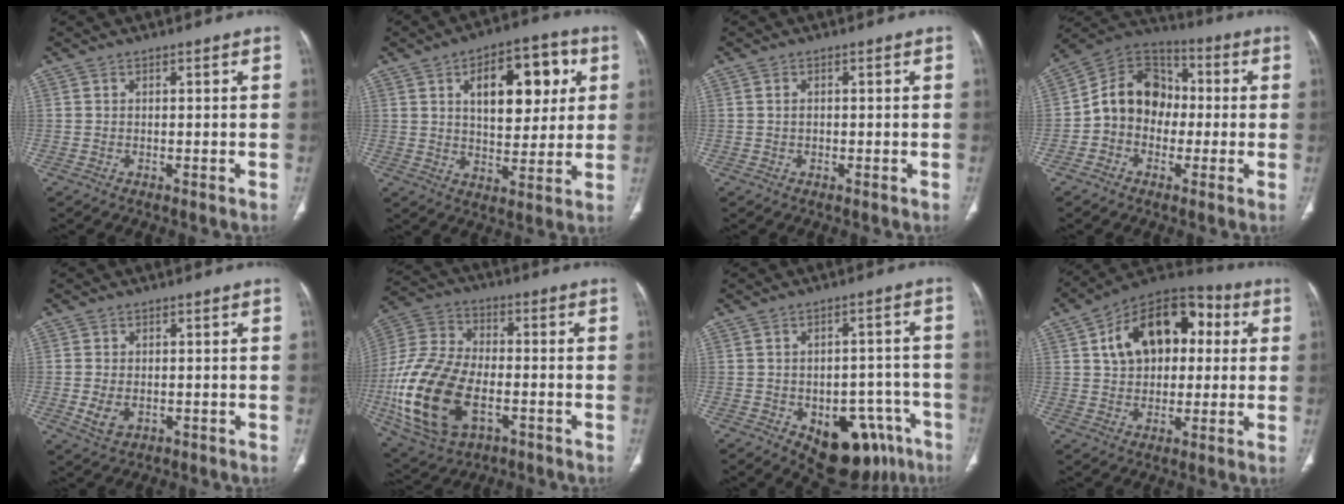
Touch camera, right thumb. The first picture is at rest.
{"total": 16.2, "force": [5.0, 8.7, 12.7], "torque": [-0.134, -0.001, 0.077]}
{"total": 0.9, "force": [0.1, 0.7, 0.6], "torque": [-0.012, 0.003, 0.002]}
{"total": 13.1, "force": [-1.0, 10.7, 7.4], "torque": [-0.091, 0.038, -0.034]}
{"total": 4.0, "force": [-0.8, 2.8, 2.7], "torque": [-0.053, -0.004, -0.006]}
{"total": 22.7, "force": [-6.0, 13.5, 17.3], "torque": [-0.364, 0.010, -0.097]}
{"total": 16.2, "force": [-7.7, 9.6, 10.4], "torque": [-0.087, 0.040, -0.090]}
{"total": 18.5, "force": [4.1, 12.2, 13.2], "torque": [-0.173, 0.024, 0.059]}